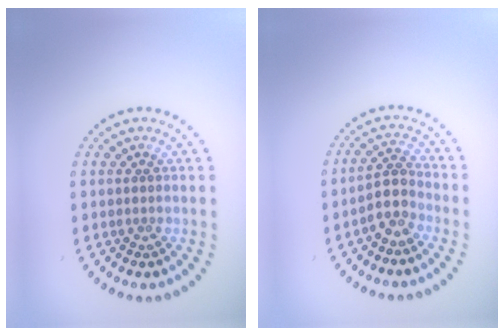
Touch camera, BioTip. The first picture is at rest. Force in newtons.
{"total": 2.5, "press": 2.1, "slide": 1.5}